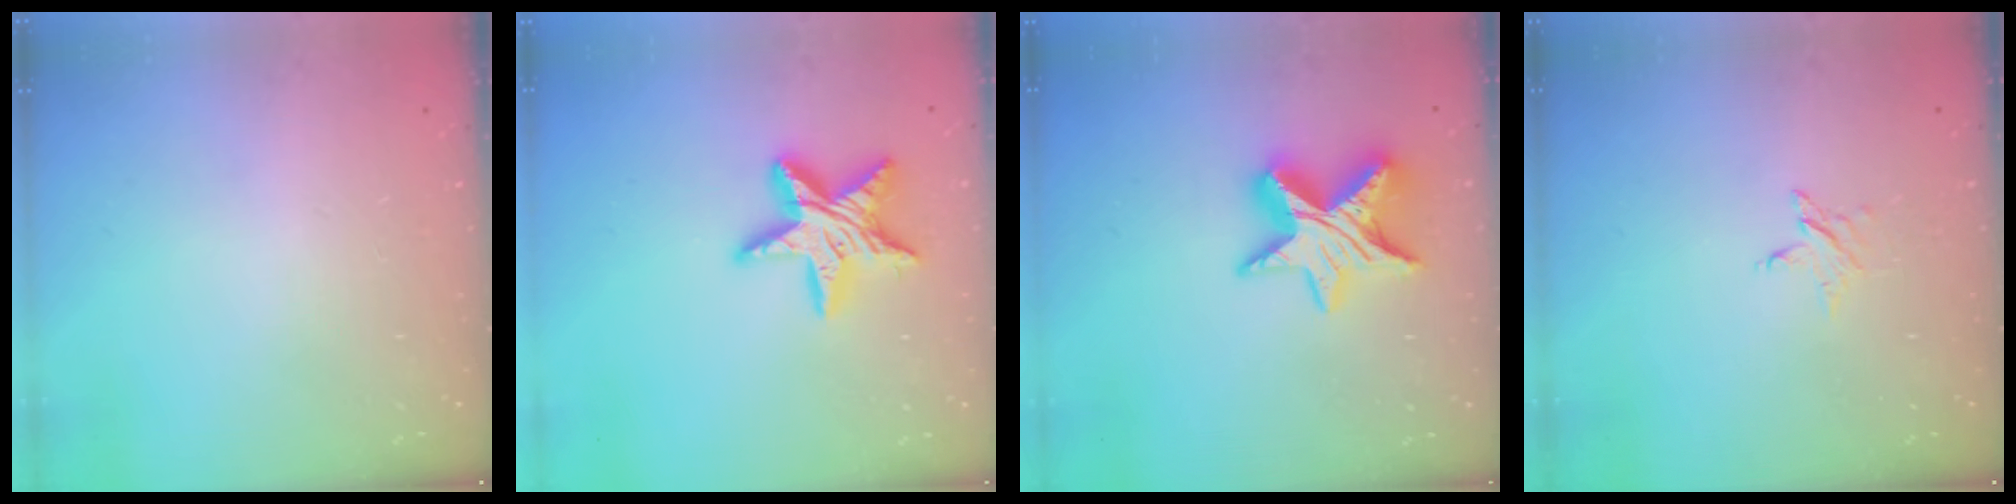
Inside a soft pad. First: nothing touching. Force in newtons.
{"total": 15.9, "press": 15.8, "slide": 1.0}
{"total": 13.3, "press": 13.3, "slide": 1.0}
{"total": 2.8, "press": 2.8, "slide": 0.3}